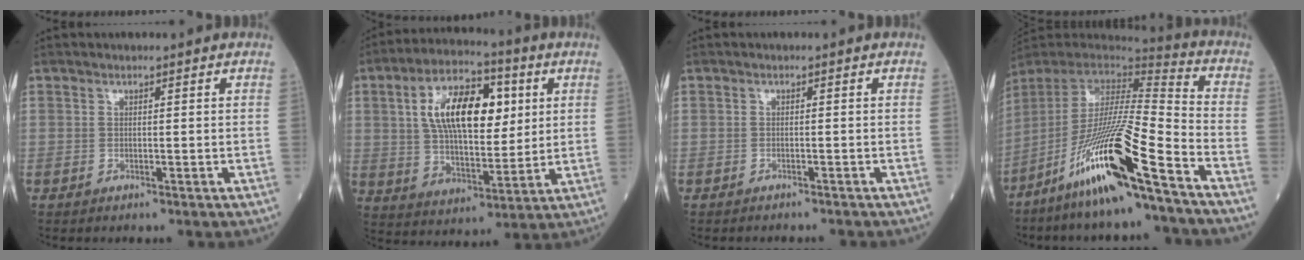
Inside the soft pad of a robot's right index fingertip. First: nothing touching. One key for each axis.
{"total": 16.7, "fx": 4.3, "fy": 7.6, "fz": 14.2, "tx": -0.268, "ty": 0.027, "tz": 0.073}
{"total": 3.7, "fx": -3.3, "fy": 1.6, "fz": 0.9, "tx": -0.016, "ty": -0.001, "tz": -0.044}
{"total": 22.5, "fx": -13.7, "fy": 1.9, "fz": 17.7, "tx": -0.356, "ty": -0.048, "tz": -0.261}